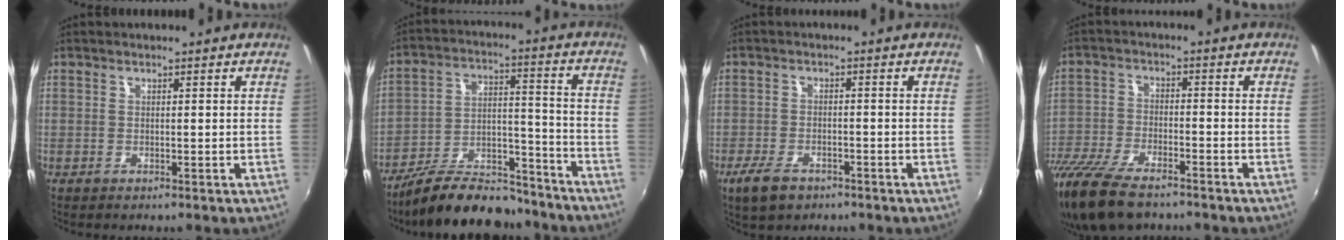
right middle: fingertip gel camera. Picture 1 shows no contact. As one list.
[{"total": 18.3, "force": [-15.3, 5.9, 8.0], "torque": [-0.146, 0.016, -0.231]}, {"total": 6.1, "force": [-4.1, 3.1, 3.3], "torque": [-0.089, -0.011, -0.072]}, {"total": 16.2, "force": [-12.6, 5.4, 8.6], "torque": [-0.206, -0.040, -0.231]}]